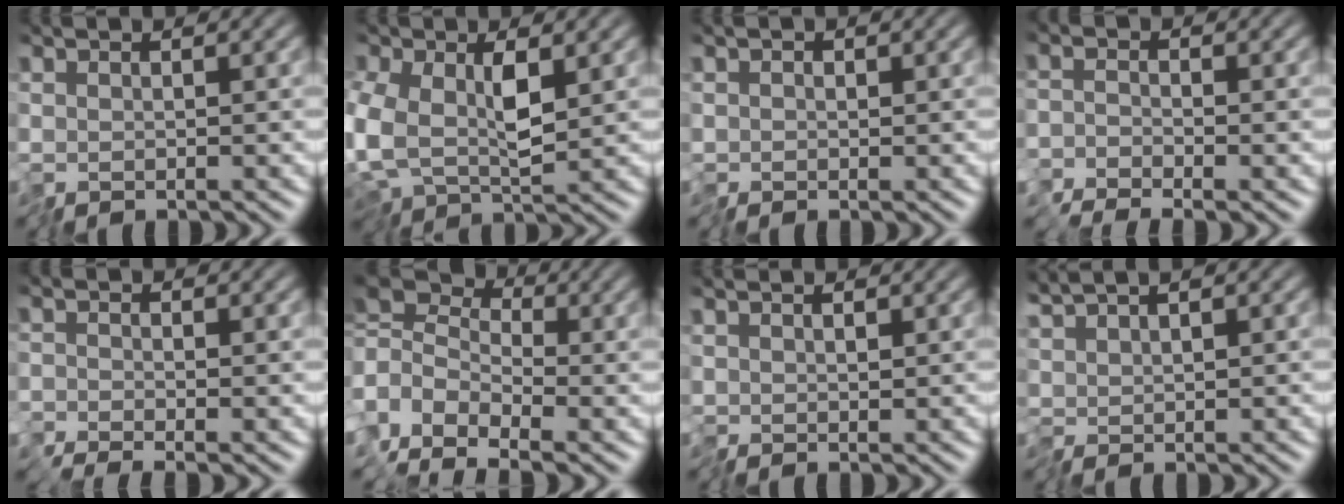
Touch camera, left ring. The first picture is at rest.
{"total": 6.8, "force": [-0.2, 4.2, 5.4], "torque": [-0.130, -0.019, 0.005]}
{"total": 0.7, "force": [0.0, 0.7, 0.1], "torque": [-0.004, 0.002, -0.005]}
{"total": 1.3, "force": [-1.2, -0.2, -0.5], "torque": [0.010, 0.001, -0.030]}
{"total": 0.7, "force": [-0.7, -0.1, -0.2], "torque": [0.003, -0.003, -0.018]}
{"total": 3.1, "force": [-1.2, 2.1, 1.8], "torque": [-0.037, 0.008, -0.046]}
{"total": 0.7, "force": [0.7, 0.3, 0.1], "torque": [-0.005, 0.007, 0.011]}
{"total": 1.9, "force": [1.6, 0.5, 1.0], "torque": [-0.032, 0.007, 0.034]}